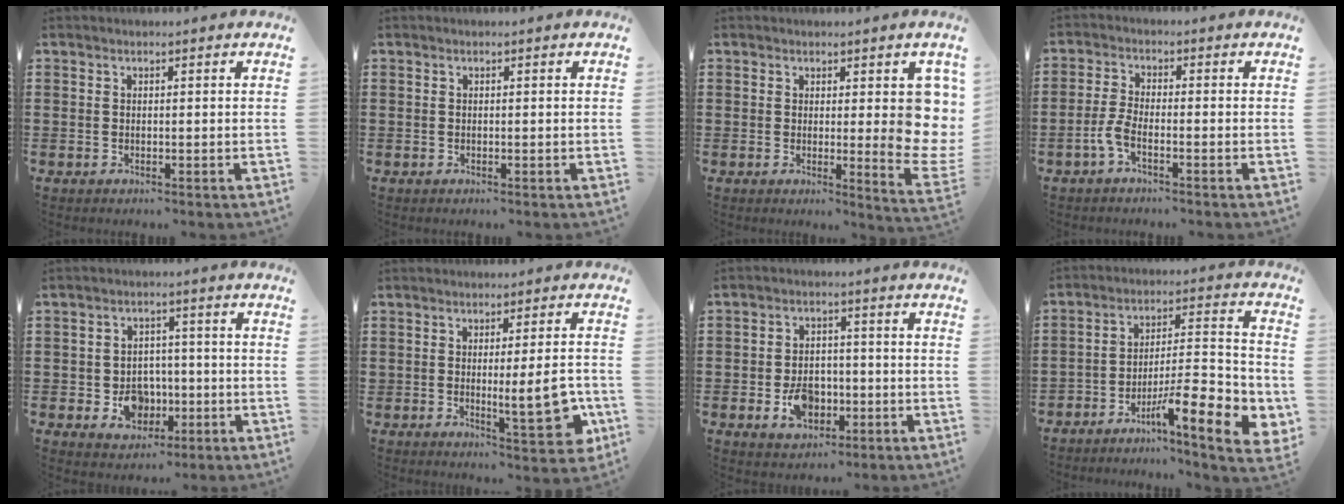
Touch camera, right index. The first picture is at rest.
{"total": 0.0}
{"total": 6.4, "force": [1.4, 2.6, 5.7], "torque": [-0.059, -0.016, 0.022]}
{"total": 3.3, "force": [-1.9, 1.0, 2.5], "torque": [-0.071, -0.006, -0.043]}
{"total": 5.8, "force": [-1.6, 4.9, 2.5], "torque": [-0.047, 0.012, -0.028]}
{"total": 8.5, "force": [-1.1, 2.3, 8.1], "torque": [-0.102, -0.017, -0.016]}
{"total": 6.0, "force": [-2.0, 4.3, 3.7], "torque": [-0.064, 0.001, -0.040]}
{"total": 10.7, "force": [-6.6, 2.3, 8.1], "torque": [-0.117, 0.002, -0.119]}